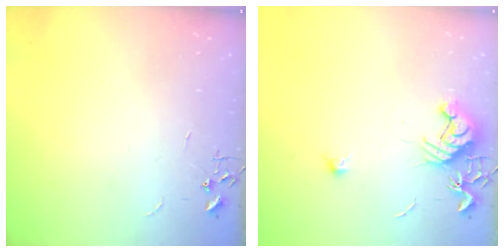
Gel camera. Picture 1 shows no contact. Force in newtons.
{"total": 10.1, "press": 10.1, "slide": 0.7}